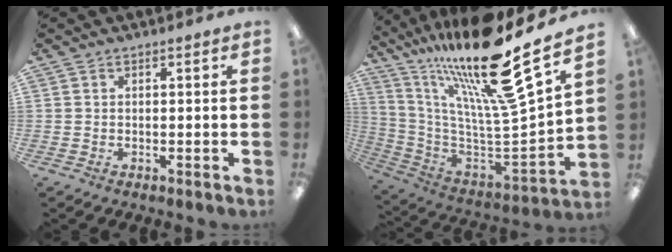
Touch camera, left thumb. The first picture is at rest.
{"total": 22.6, "force": [17.3, 1.2, 14.6], "torque": [-0.241, -0.135, 0.268]}